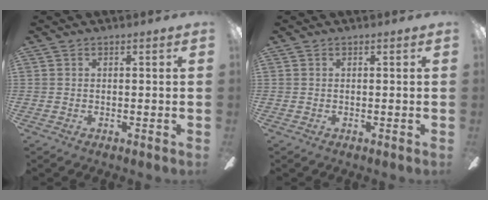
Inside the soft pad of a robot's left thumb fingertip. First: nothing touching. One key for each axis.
{"total": 0.0}